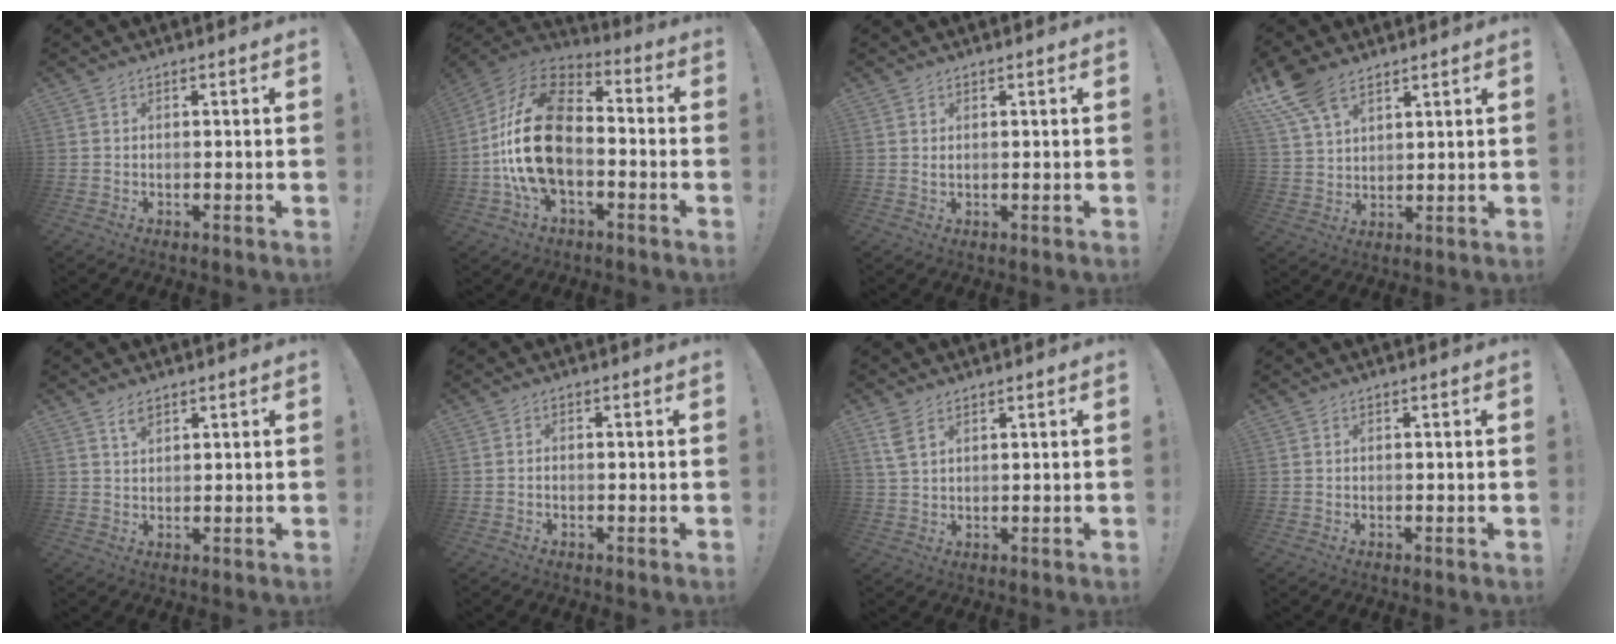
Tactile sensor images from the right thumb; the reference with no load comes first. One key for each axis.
{"total": 23.7, "fx": -2.6, "fy": 14.5, "fz": 18.6, "tx": -0.361, "ty": 0.035, "tz": -0.034}
{"total": 0.8, "fx": 0.5, "fy": 0.3, "fz": 0.6, "tx": -0.007, "ty": -0.002, "tz": 0.009}
{"total": 11.4, "fx": 7.9, "fy": 5.8, "fz": 5.9, "tx": -0.121, "ty": -0.038, "tz": 0.152}
{"total": 2.6, "fx": 1.9, "fy": 1.1, "fz": 1.5, "tx": -0.015, "ty": -0.009, "tz": 0.030}
{"total": 0.8, "fx": -0.7, "fy": 0.2, "fz": 0.4, "tx": -0.012, "ty": 0.003, "tz": -0.012}
{"total": 4.9, "fx": 2.8, "fy": 2.4, "fz": 3.2, "tx": -0.061, "ty": -0.008, "tz": 0.056}
{"total": 0.0}